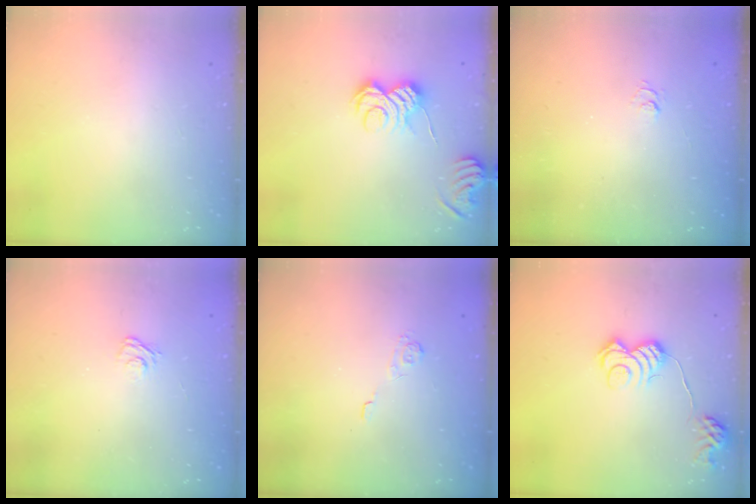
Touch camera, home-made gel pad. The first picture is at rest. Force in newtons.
{"total": 10.3, "press": 10.3, "slide": 0.7}
{"total": 1.9, "press": 1.5, "slide": 1.3}
{"total": 2.9, "press": 2.6, "slide": 1.2}
{"total": 2.2, "press": 1.7, "slide": 1.4}
{"total": 13.0, "press": 13.0, "slide": 0.4}